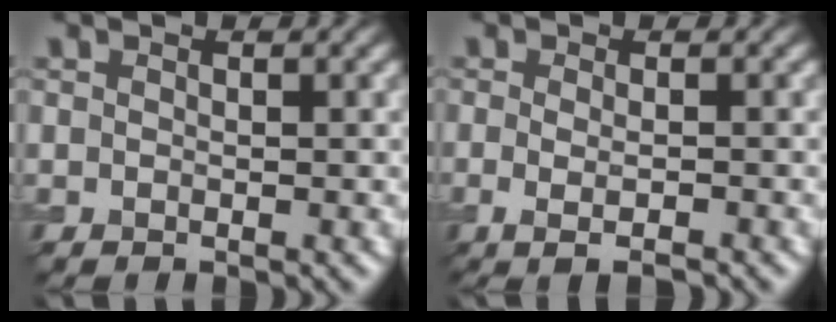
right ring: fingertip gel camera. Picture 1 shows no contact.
{"total": 2.4, "force": [-0.8, 0.7, 2.2], "torque": [-0.037, -0.009, -0.012]}